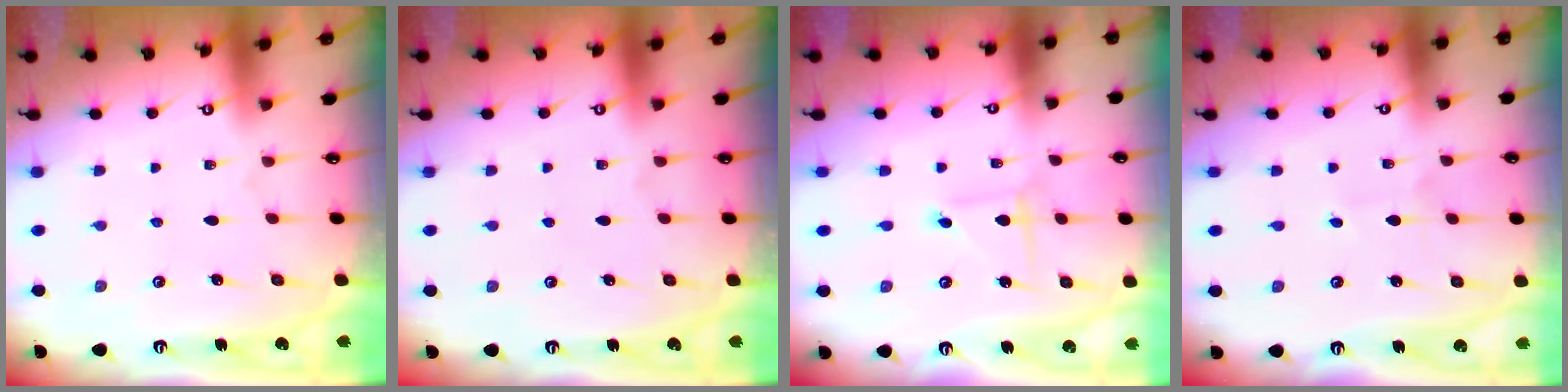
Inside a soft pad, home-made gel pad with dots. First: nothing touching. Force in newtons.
{"total": 0.0}
{"total": 1.8, "press": 1.8, "slide": 0.2}
{"total": 1.6, "press": 1.6, "slide": 0.1}